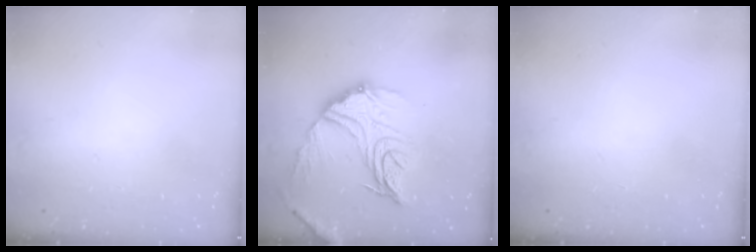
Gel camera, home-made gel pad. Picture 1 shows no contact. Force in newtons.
{"total": 18.2, "press": 18.1, "slide": 1.6}
{"total": 0.0}